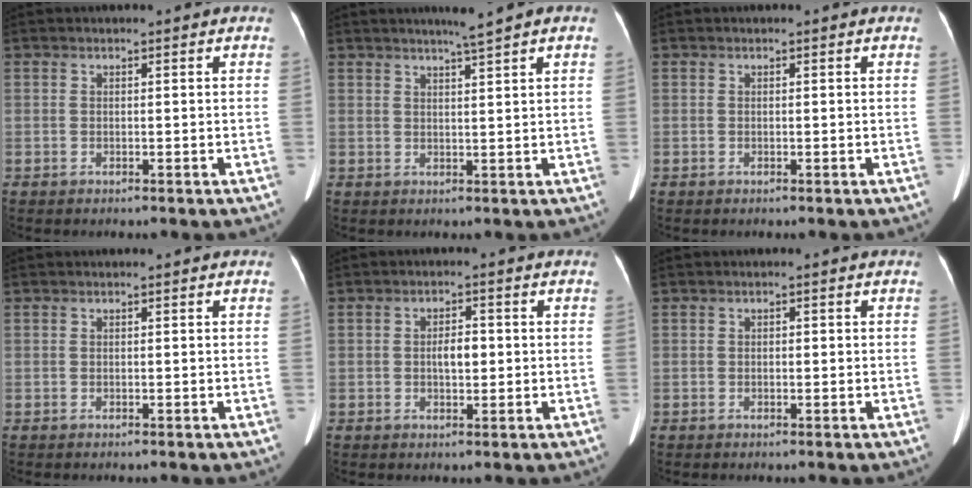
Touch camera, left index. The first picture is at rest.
{"total": 2.8, "force": [2.1, -0.8, 1.7], "torque": [-0.029, -0.002, 0.038]}
{"total": 0.0}
{"total": 0.0}
{"total": 3.0, "force": [-0.3, 1.4, 2.7], "torque": [-0.047, 0.004, -0.001]}
{"total": 0.7, "force": [-0.2, 0.4, 0.5], "torque": [-0.009, 0.001, -0.001]}